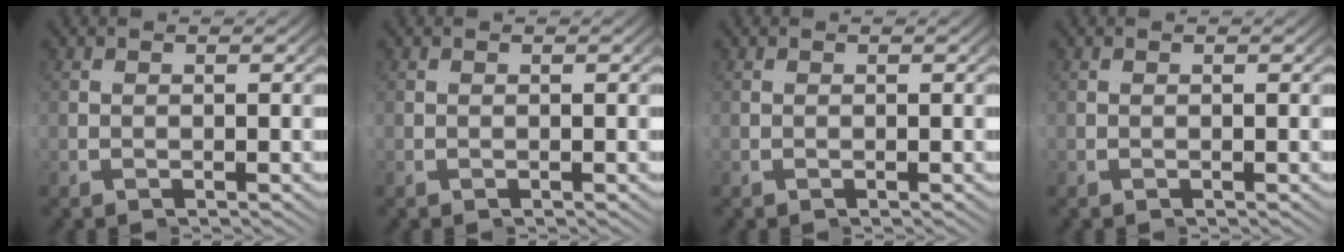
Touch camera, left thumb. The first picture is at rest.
{"total": 0.0}
{"total": 0.0}
{"total": 0.0}